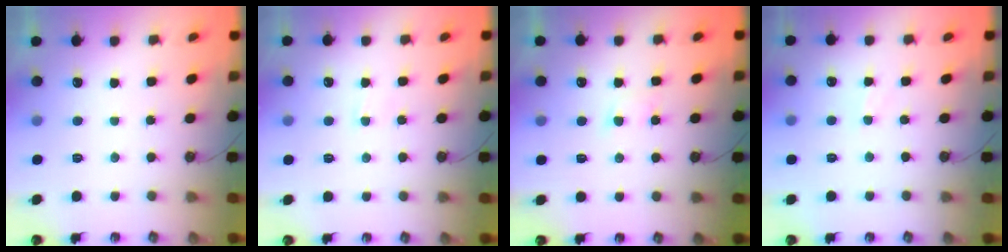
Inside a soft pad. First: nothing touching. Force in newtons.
{"total": 3.0, "press": 3.0, "slide": 0.4}
{"total": 3.2, "press": 3.2, "slide": 0.6}
{"total": 2.5, "press": 2.5, "slide": 0.5}